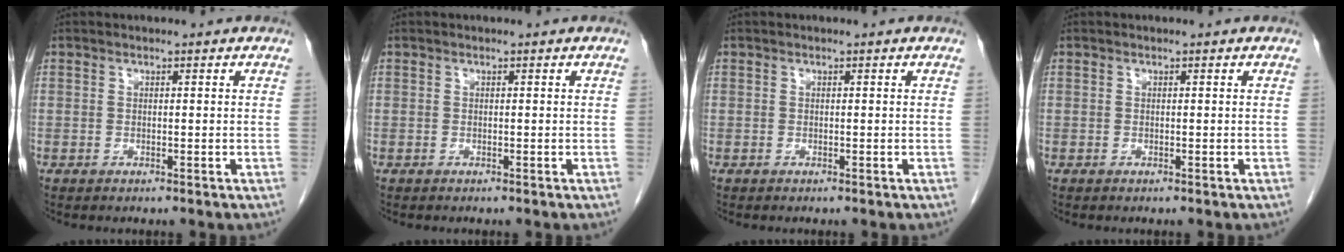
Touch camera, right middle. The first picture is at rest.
{"total": 0.0}
{"total": 0.0}
{"total": 0.0}